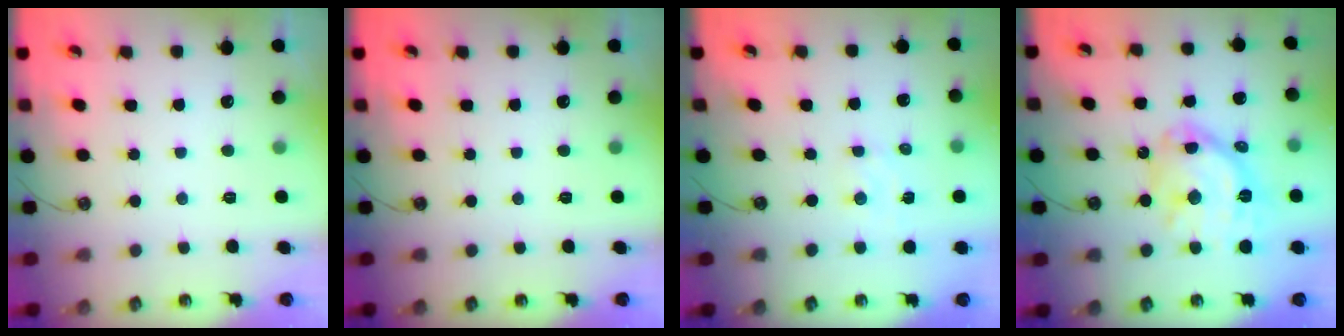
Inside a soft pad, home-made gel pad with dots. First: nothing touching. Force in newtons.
{"total": 0.0}
{"total": 1.5, "press": 1.5, "slide": 0.2}
{"total": 17.6, "press": 17.5, "slide": 1.7}